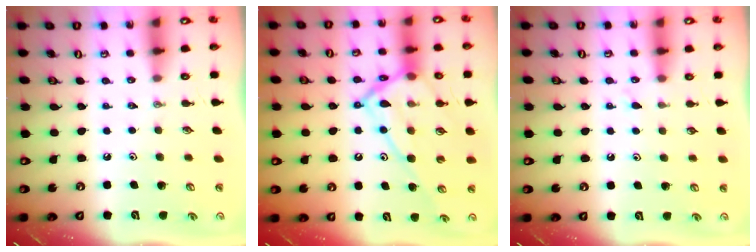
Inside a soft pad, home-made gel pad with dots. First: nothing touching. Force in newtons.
{"total": 19.0, "press": 18.9, "slide": 1.2}
{"total": 5.5, "press": 5.5, "slide": 0.6}